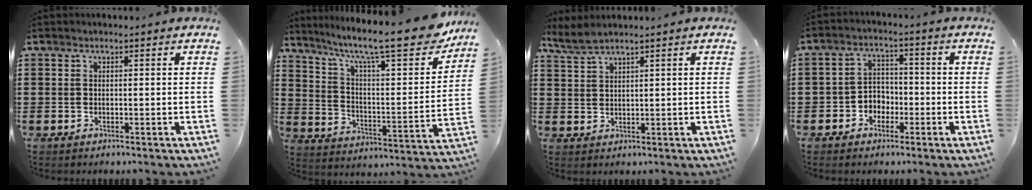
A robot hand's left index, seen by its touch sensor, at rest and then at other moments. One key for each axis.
{"total": 13.0, "fx": 9.9, "fy": 1.8, "fz": 8.2, "tx": -0.160, "ty": -0.065, "tz": 0.158}
{"total": 2.5, "fx": 2.1, "fy": 0.1, "fz": 1.4, "tx": -0.033, "ty": -0.001, "tz": 0.041}
{"total": 3.8, "fx": -2.1, "fy": 2.9, "fz": 1.2, "tx": -0.032, "ty": 0.011, "tz": -0.047}